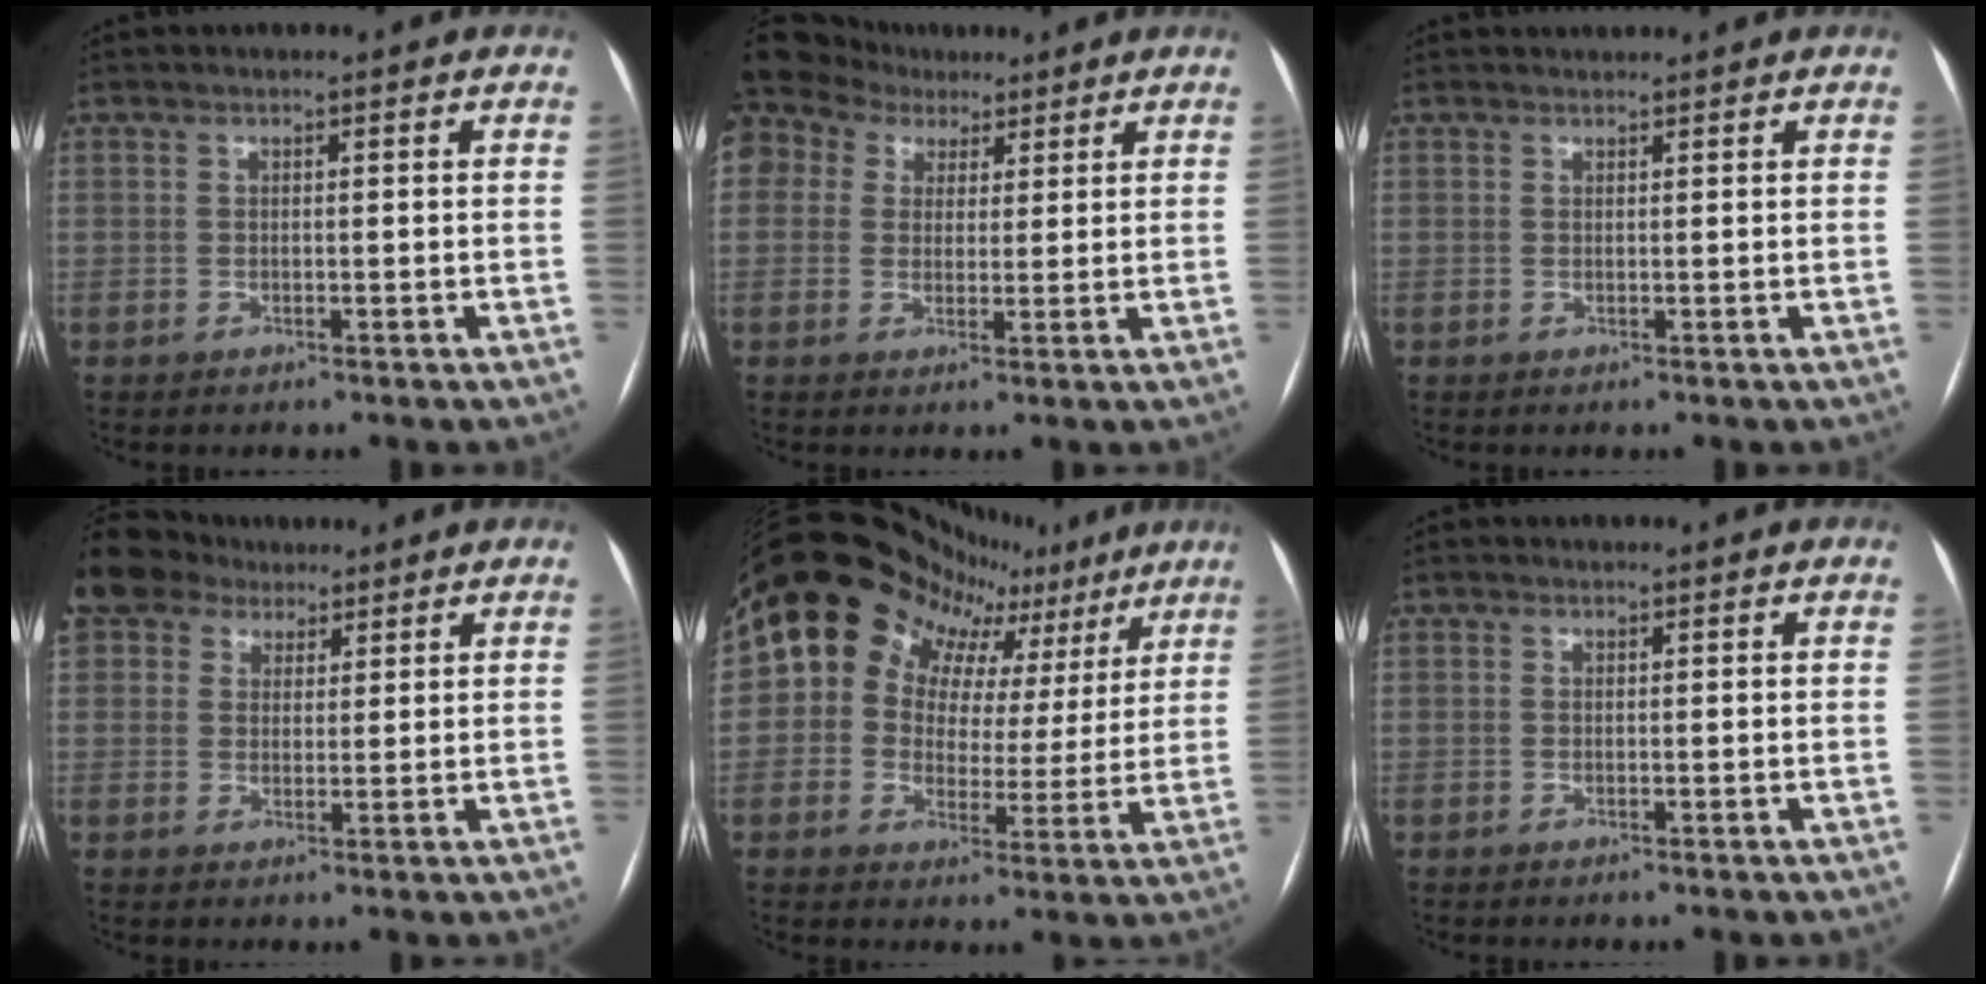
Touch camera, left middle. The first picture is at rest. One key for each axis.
{"total": 17.7, "fx": 9.6, "fy": 13.4, "fz": 6.5, "tx": -0.202, "ty": 0.090, "tz": 0.180}
{"total": 1.7, "fx": 1.7, "fy": 0.1, "fz": 0.2, "tx": -0.004, "ty": 0.020, "tz": 0.030}
{"total": 11.3, "fx": 7.6, "fy": 7.5, "fz": 3.5, "tx": -0.095, "ty": 0.051, "tz": 0.142}
{"total": 18.2, "fx": 10.5, "fy": 13.1, "fz": 7.3, "tx": -0.106, "ty": 0.067, "tz": 0.127}
{"total": 1.4, "fx": 0.6, "fy": 0.7, "fz": 1.1, "tx": -0.028, "ty": 0.018, "tz": 0.013}